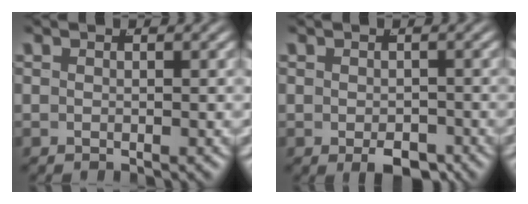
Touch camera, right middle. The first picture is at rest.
{"total": 2.5, "force": [-1.7, 0.9, 1.6], "torque": [-0.023, -0.020, -0.018]}